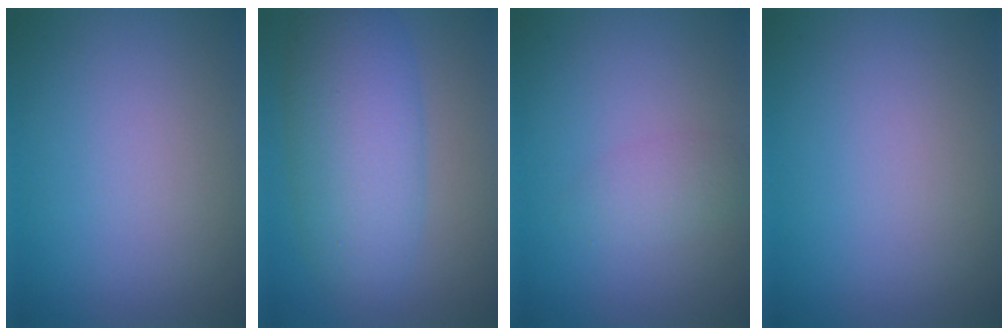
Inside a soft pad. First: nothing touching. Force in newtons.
{"total": 7.2, "press": 7.2, "slide": 0.2}
{"total": 1.6, "press": 1.6, "slide": 0.0}
{"total": 0.0}